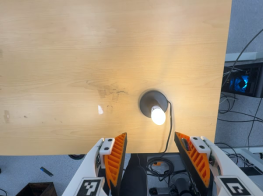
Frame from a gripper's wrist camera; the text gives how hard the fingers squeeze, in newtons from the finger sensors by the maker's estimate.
{"total": 0.0}